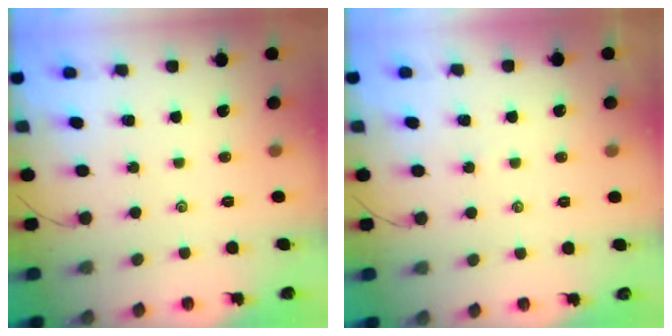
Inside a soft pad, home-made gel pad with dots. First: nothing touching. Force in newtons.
{"total": 1.9, "press": 1.8, "slide": 0.4}